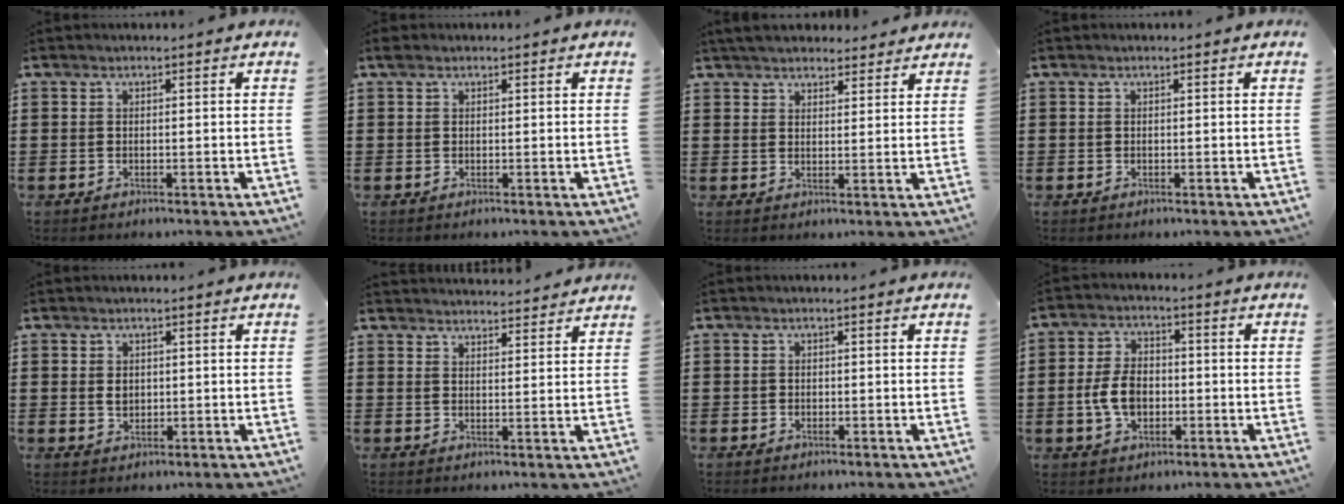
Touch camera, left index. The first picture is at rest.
{"total": 0.8, "force": [0.5, 0.5, 0.3], "torque": [-0.008, 0.006, 0.009]}
{"total": 4.1, "force": [3.9, 1.0, 0.7], "torque": [-0.025, -0.004, 0.076]}
{"total": 0.0}
{"total": 1.8, "force": [0.2, 1.4, 1.1], "torque": [-0.025, 0.007, 0.003]}
{"total": 3.0, "force": [3.0, 0.0, -0.2], "torque": [-0.005, -0.013, 0.057]}
{"total": 0.6, "force": [-0.2, 0.5, 0.1], "torque": [-0.004, 0.004, -0.004]}
{"total": 6.6, "force": [-1.1, 4.2, 4.9], "torque": [-0.118, 0.003, -0.027]}